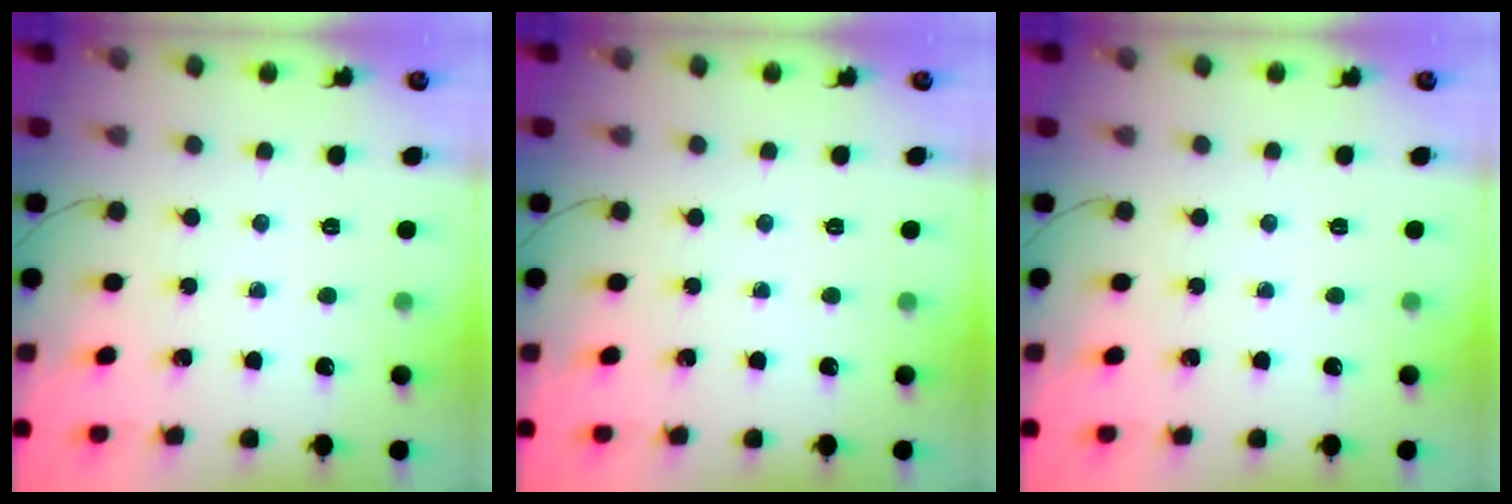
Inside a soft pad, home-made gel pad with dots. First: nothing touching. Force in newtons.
{"total": 0.0}
{"total": 0.0}